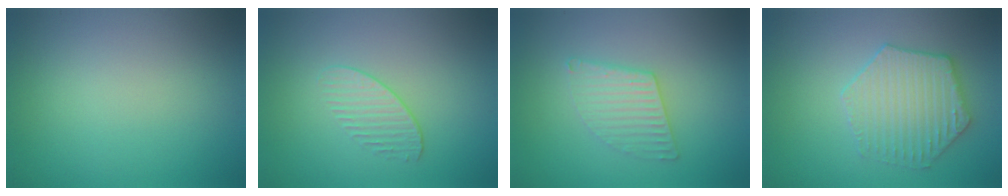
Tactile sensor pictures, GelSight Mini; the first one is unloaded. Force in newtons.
{"total": 1.3, "press": 0.7, "slide": 1.1}
{"total": 2.8, "press": 2.8, "slide": 0.3}
{"total": 4.1, "press": 3.9, "slide": 1.0}